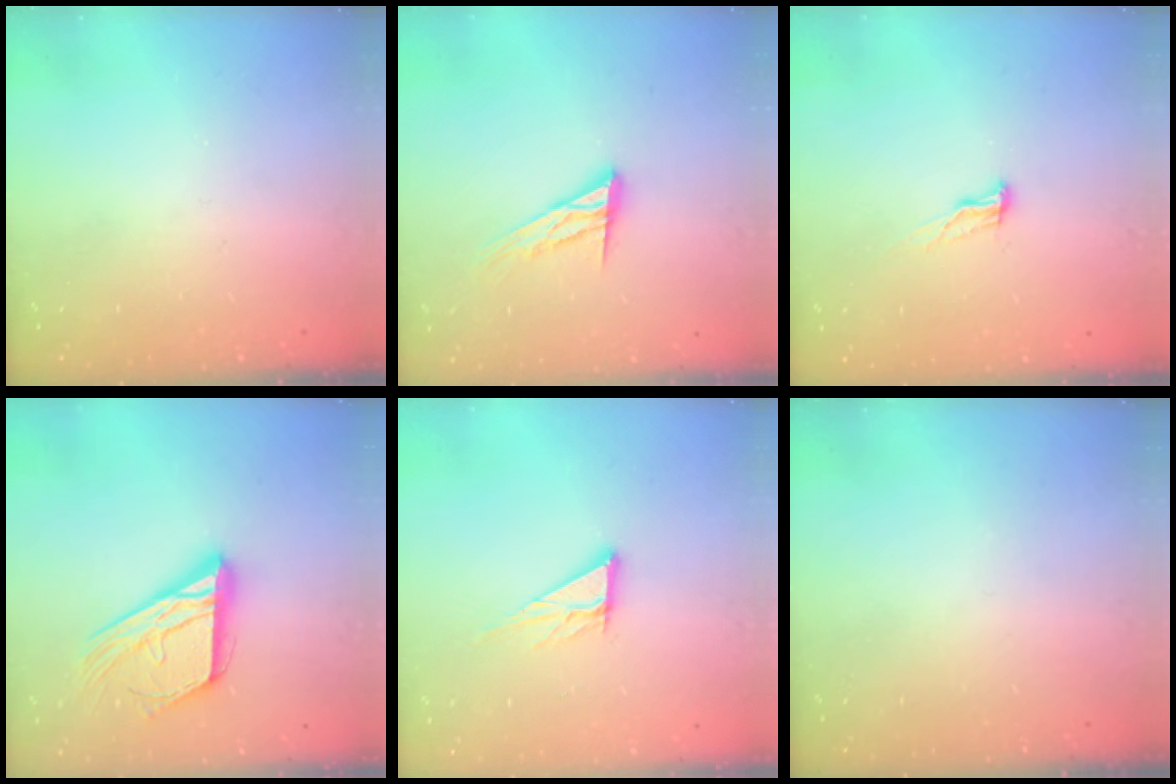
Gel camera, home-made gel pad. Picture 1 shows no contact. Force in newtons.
{"total": 12.0, "press": 12.0, "slide": 1.0}
{"total": 8.0, "press": 7.7, "slide": 2.0}
{"total": 18.7, "press": 18.6, "slide": 1.8}
{"total": 8.0, "press": 8.0, "slide": 0.7}
{"total": 0.0}